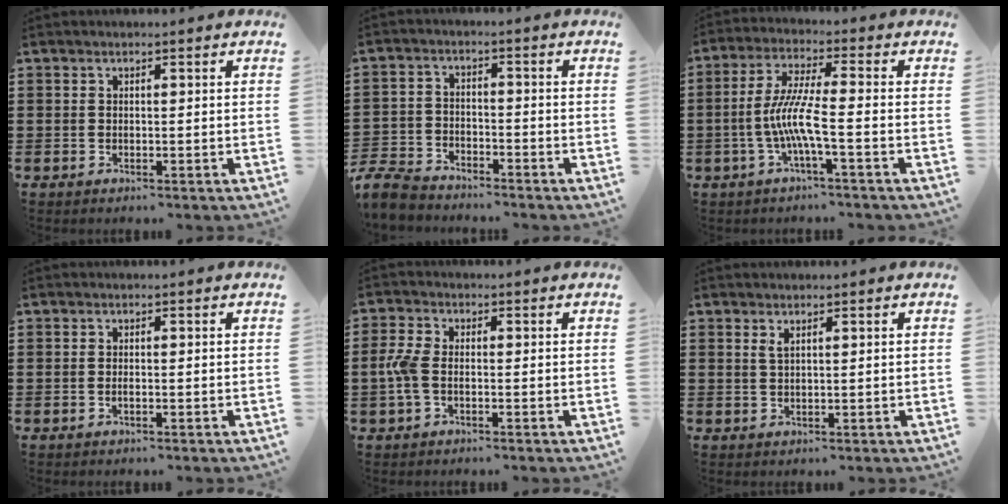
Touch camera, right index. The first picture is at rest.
{"total": 5.2, "force": [-5.0, 1.1, 0.9], "torque": [-0.043, -0.001, -0.106]}
{"total": 7.7, "force": [-2.4, 0.4, 7.3], "torque": [-0.160, -0.013, -0.055]}
{"total": 0.6, "force": [-0.3, -0.1, 0.5], "torque": [-0.010, -0.007, -0.003]}
{"total": 3.8, "force": [-0.9, 1.9, 3.2], "torque": [-0.088, -0.005, -0.024]}
{"total": 1.1, "force": [0.7, 0.3, 0.8], "torque": [-0.018, 0.002, 0.012]}